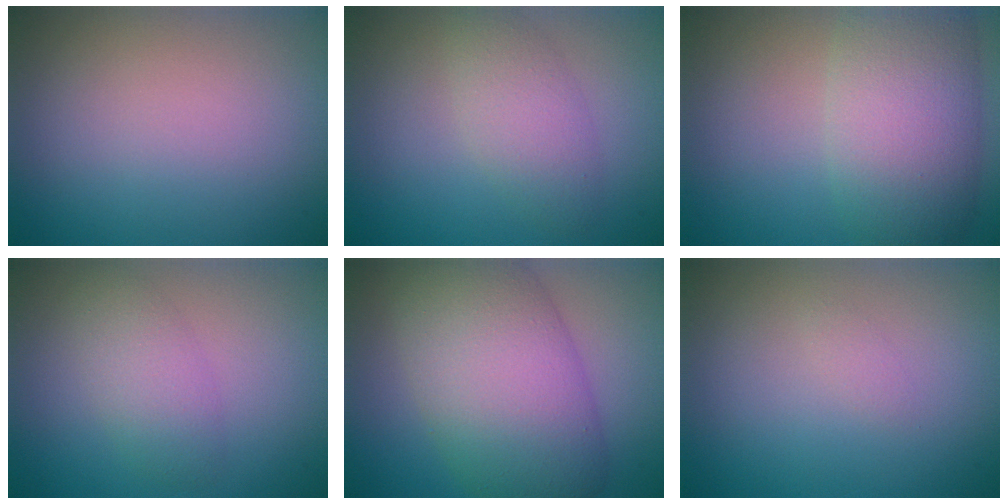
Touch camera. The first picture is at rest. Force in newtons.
{"total": 2.9, "press": 2.9, "slide": 0.1}
{"total": 7.5, "press": 7.5, "slide": 0.1}
{"total": 2.7, "press": 2.7, "slide": 0.3}
{"total": 10.7, "press": 10.7, "slide": 0.7}
{"total": 0.5, "press": 0.5, "slide": 0.0}